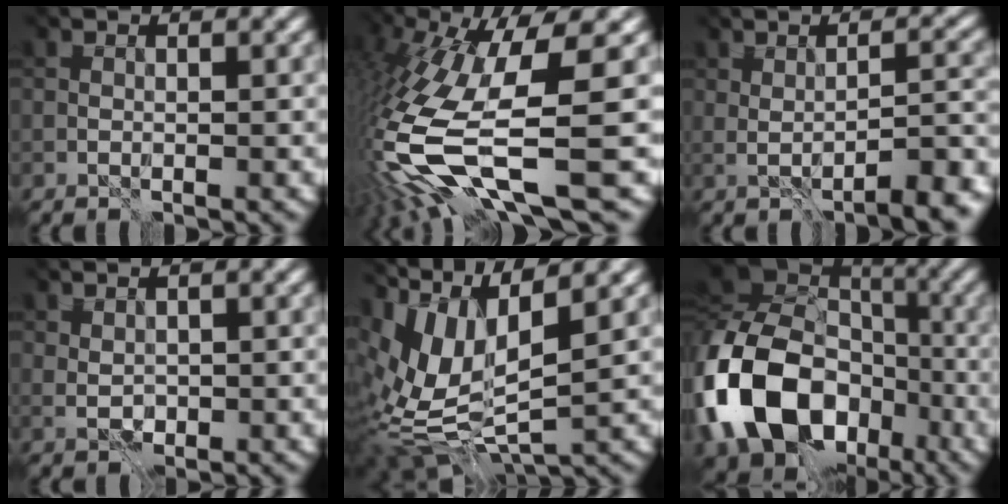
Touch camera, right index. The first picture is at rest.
{"total": 13.0, "force": [-3.2, 3.4, 12.1], "torque": [-0.269, -0.023, -0.048]}
{"total": 4.1, "force": [-1.7, 0.7, 3.7], "torque": [-0.048, 0.007, -0.024]}
{"total": 0.6, "force": [0.5, 0.3, 0.2], "torque": [-0.004, -0.001, 0.013]}
{"total": 10.4, "force": [3.1, 4.9, 8.6], "torque": [-0.194, 0.004, 0.063]}
{"total": 17.3, "force": [-5.5, 13.3, 9.6], "torque": [-0.236, -0.024, -0.106]}